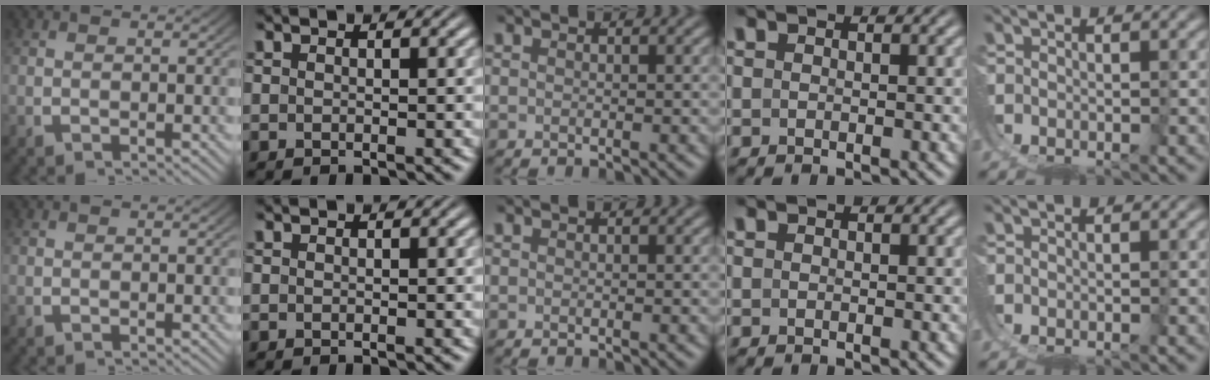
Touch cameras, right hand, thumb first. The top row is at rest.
{}